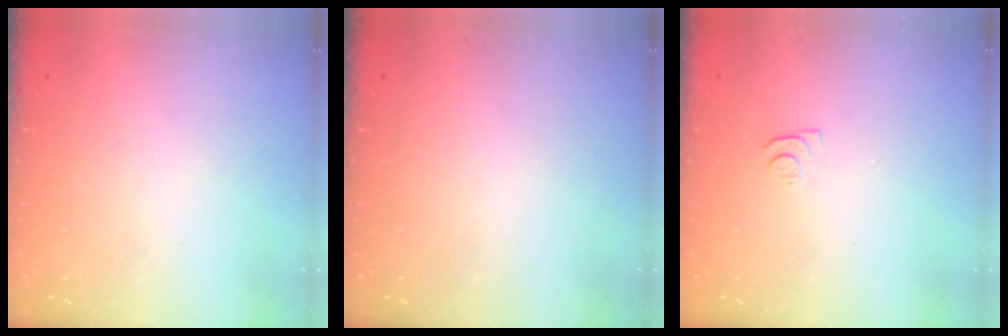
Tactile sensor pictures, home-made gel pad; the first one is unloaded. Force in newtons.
{"total": 0.0}
{"total": 4.4, "press": 4.4, "slide": 0.6}